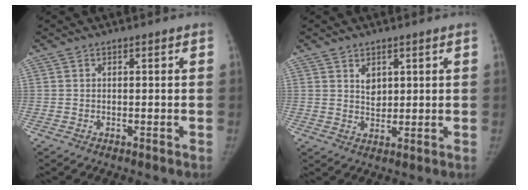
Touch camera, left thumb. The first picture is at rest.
{"total": 3.3, "force": [1.6, 2.3, 1.7], "torque": [-0.013, -0.015, 0.034]}